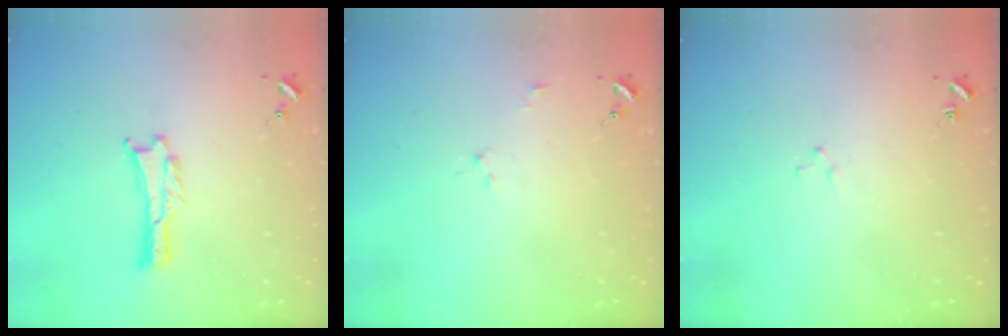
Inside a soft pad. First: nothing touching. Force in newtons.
{"total": 2.2, "press": 2.2, "slide": 0.2}
{"total": 1.5, "press": 1.5, "slide": 0.2}